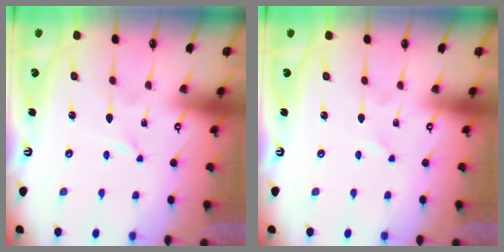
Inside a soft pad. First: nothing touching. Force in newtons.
{"total": 0.0}